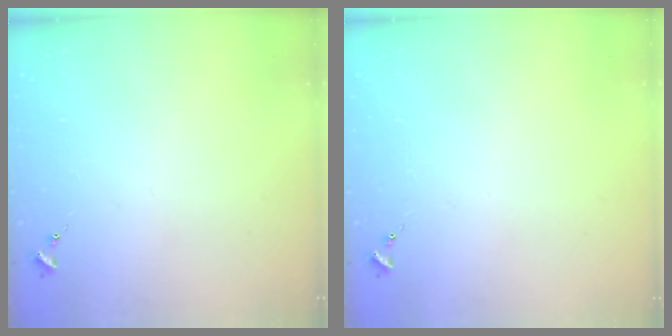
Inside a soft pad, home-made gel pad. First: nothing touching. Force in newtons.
{"total": 0.0}